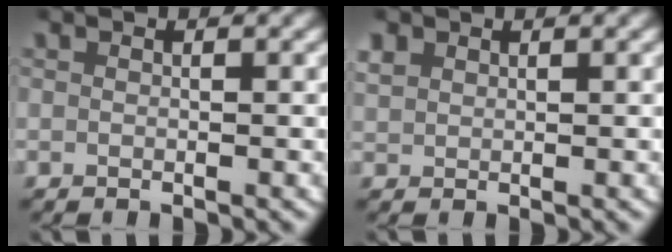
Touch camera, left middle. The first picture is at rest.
{"total": 1.8, "force": [0.9, 1.3, 0.7], "torque": [-0.026, 0.000, 0.024]}